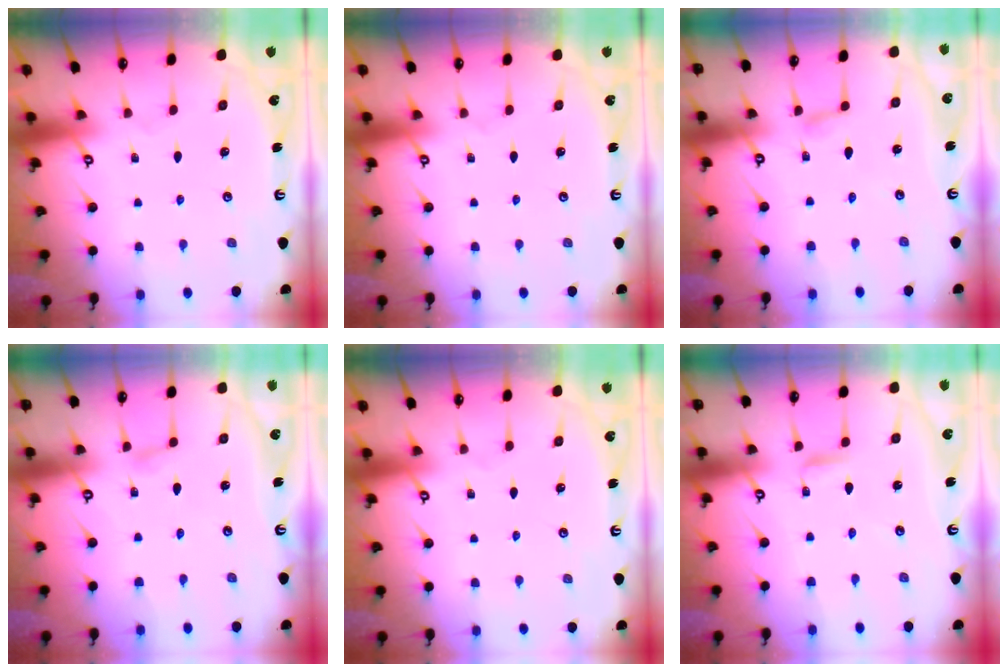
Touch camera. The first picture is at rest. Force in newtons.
{"total": 0.0}
{"total": 2.1, "press": 2.1, "slide": 0.3}
{"total": 1.1, "press": 1.1, "slide": 0.1}
{"total": 0.0}
{"total": 2.6, "press": 2.5, "slide": 0.3}